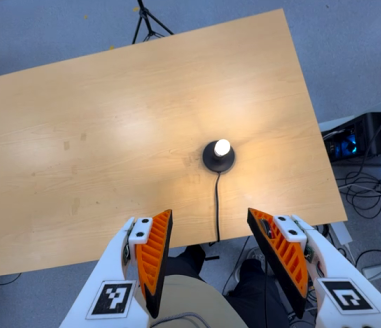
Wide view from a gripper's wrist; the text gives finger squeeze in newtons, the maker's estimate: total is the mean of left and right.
{"total": 0.0}